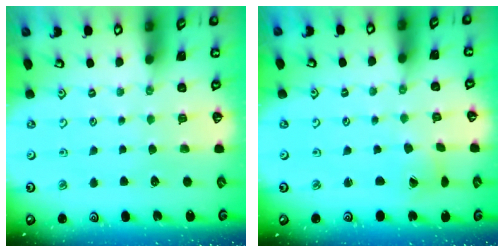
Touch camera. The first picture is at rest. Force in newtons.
{"total": 1.9, "press": 1.9, "slide": 0.2}